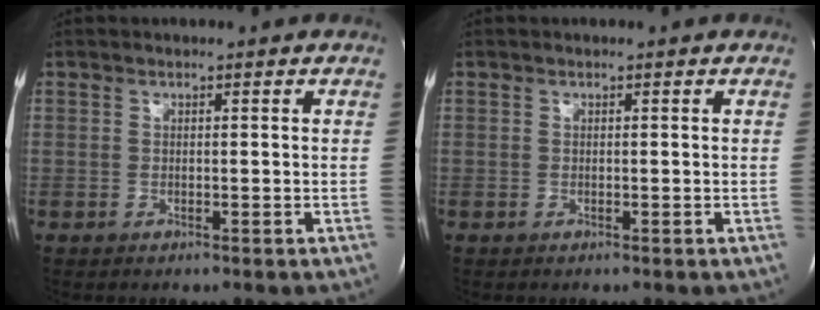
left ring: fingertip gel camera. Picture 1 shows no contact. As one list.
[{"total": 0.0}]